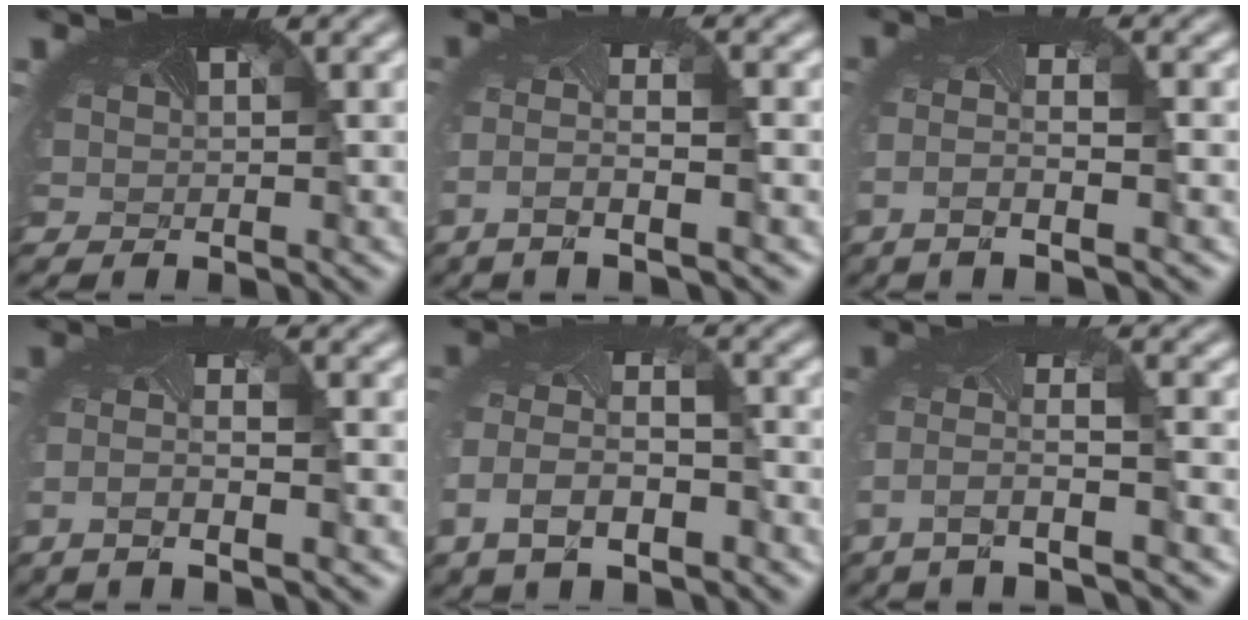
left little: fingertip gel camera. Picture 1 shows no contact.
{"total": 4.1, "force": [-2.3, 0.8, 3.3], "torque": [-0.098, -0.012, -0.044]}
{"total": 3.7, "force": [-1.9, 0.6, 3.0], "torque": [-0.090, -0.011, -0.037]}
{"total": 3.3, "force": [-1.7, 0.5, 2.8], "torque": [-0.082, -0.011, -0.035]}
{"total": 6.8, "force": [-3.0, 4.0, 4.6], "torque": [-0.126, -0.025, -0.044]}
{"total": 4.1, "force": [-2.5, 0.8, 3.2], "torque": [-0.100, -0.012, -0.047]}